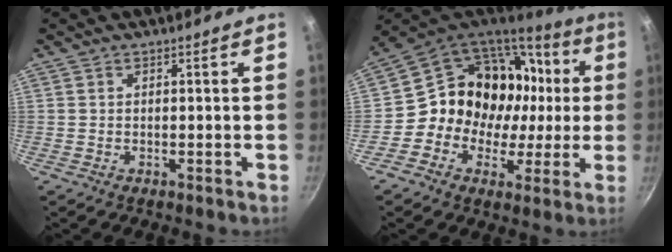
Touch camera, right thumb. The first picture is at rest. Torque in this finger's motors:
{"motor_torque": [-0.48, 1.90, 0.84, -0.91, 0.09]}